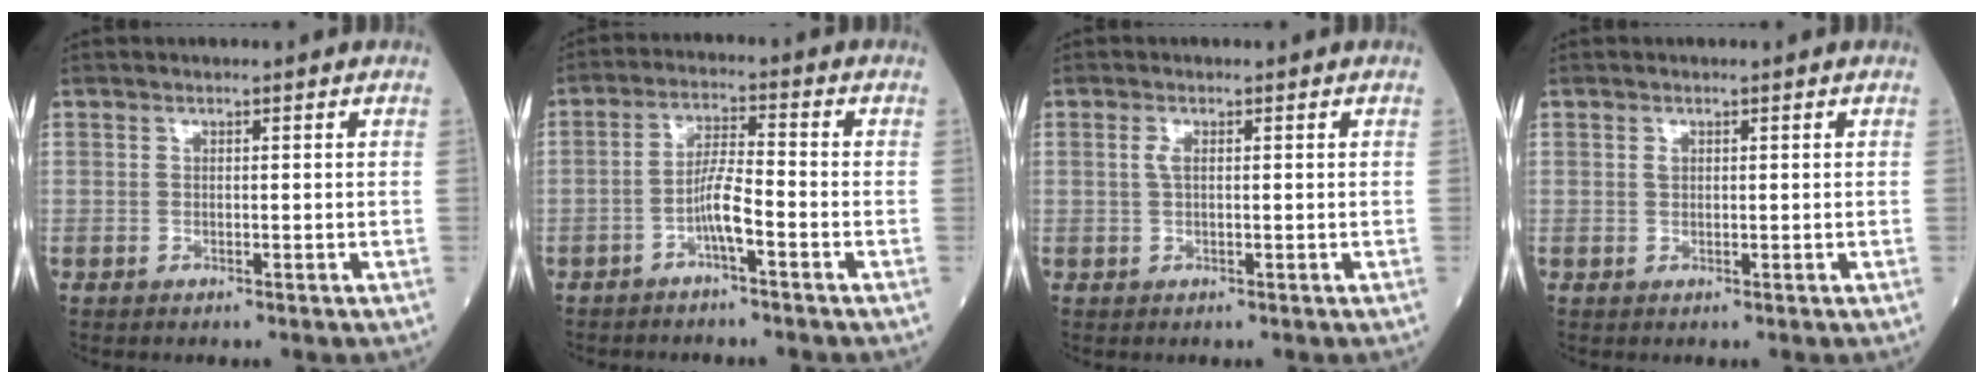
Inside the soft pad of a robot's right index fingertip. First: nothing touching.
{"total": 4.7, "force": [-2.4, 0.1, 4.0], "torque": [-0.078, 0.009, -0.047]}
{"total": 1.2, "force": [0.3, 0.4, 1.1], "torque": [-0.028, 0.000, 0.003]}
{"total": 0.7, "force": [0.3, 0.5, 0.4], "torque": [-0.008, 0.000, 0.005]}